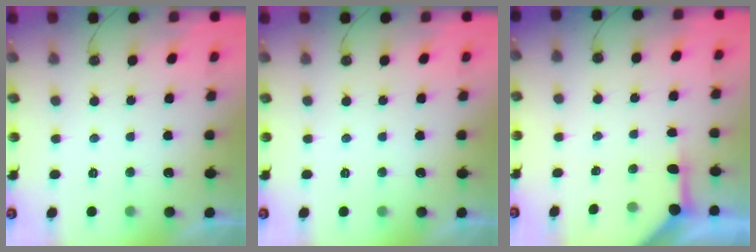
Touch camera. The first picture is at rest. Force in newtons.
{"total": 0.0}
{"total": 3.8, "press": 3.8, "slide": 0.5}